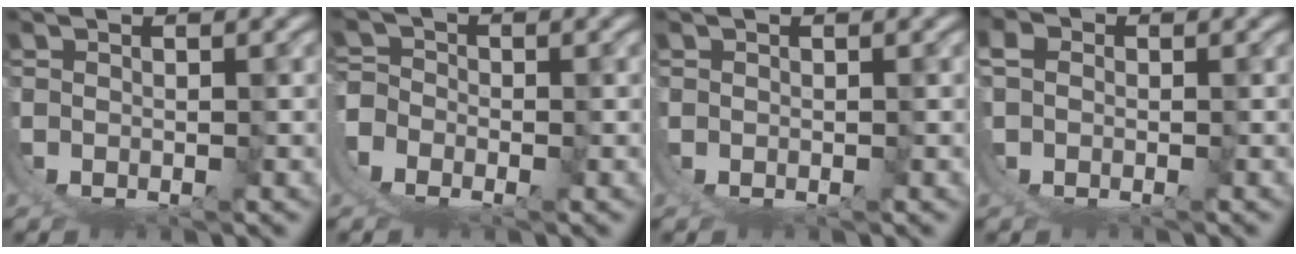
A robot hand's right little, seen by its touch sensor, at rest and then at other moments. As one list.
[{"total": 5.2, "force": [-1.2, 4.8, 1.6], "torque": [-0.039, -0.010, -0.029]}, {"total": 0.0}, {"total": 2.9, "force": [-0.5, 2.8, 0.7], "torque": [-0.020, -0.002, -0.018]}]